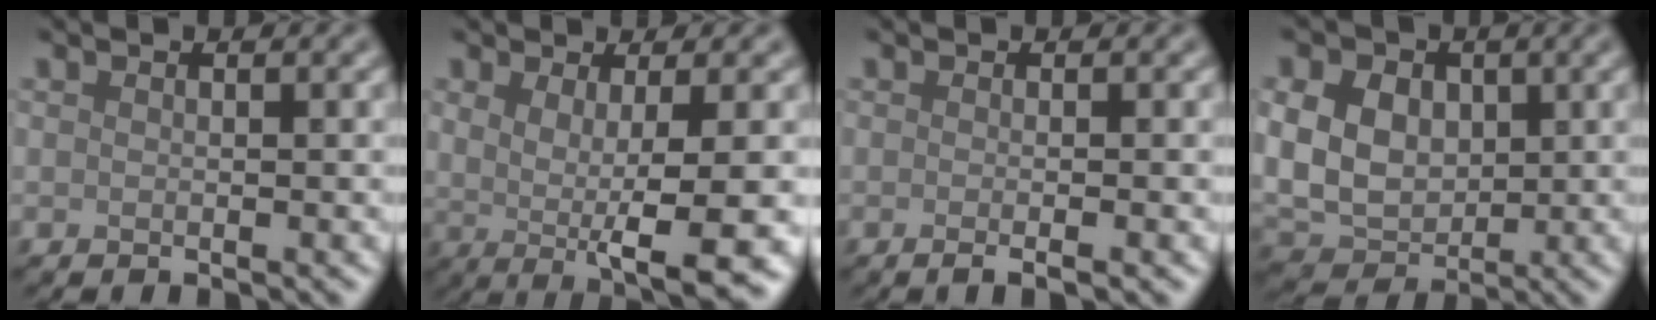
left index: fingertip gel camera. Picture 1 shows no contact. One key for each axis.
{"total": 6.3, "fx": -0.7, "fy": 1.5, "fz": 6.1, "tx": -0.090, "ty": -0.010, "tz": -0.009}
{"total": 2.1, "fx": -0.4, "fy": 0.8, "fz": 1.9, "tx": -0.013, "ty": -0.003, "tz": -0.011}
{"total": 7.4, "fx": 1.4, "fy": 5.8, "fz": 4.5, "tx": -0.105, "ty": 0.014, "tz": 0.013}